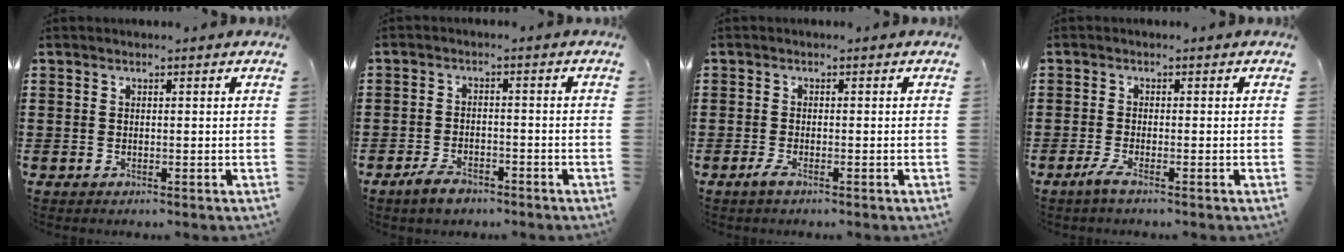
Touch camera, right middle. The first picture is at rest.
{"total": 3.0, "force": [-2.5, 1.4, 1.1], "torque": [-0.029, 0.004, -0.050]}
{"total": 1.2, "force": [-0.8, 0.3, 0.9], "torque": [-0.025, -0.006, -0.016]}
{"total": 1.9, "force": [-1.1, 0.2, 1.5], "torque": [-0.042, -0.010, -0.024]}